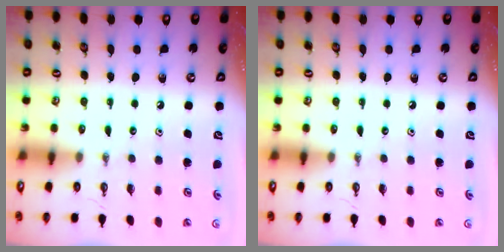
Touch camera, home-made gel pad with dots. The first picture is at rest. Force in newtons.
{"total": 0.0}